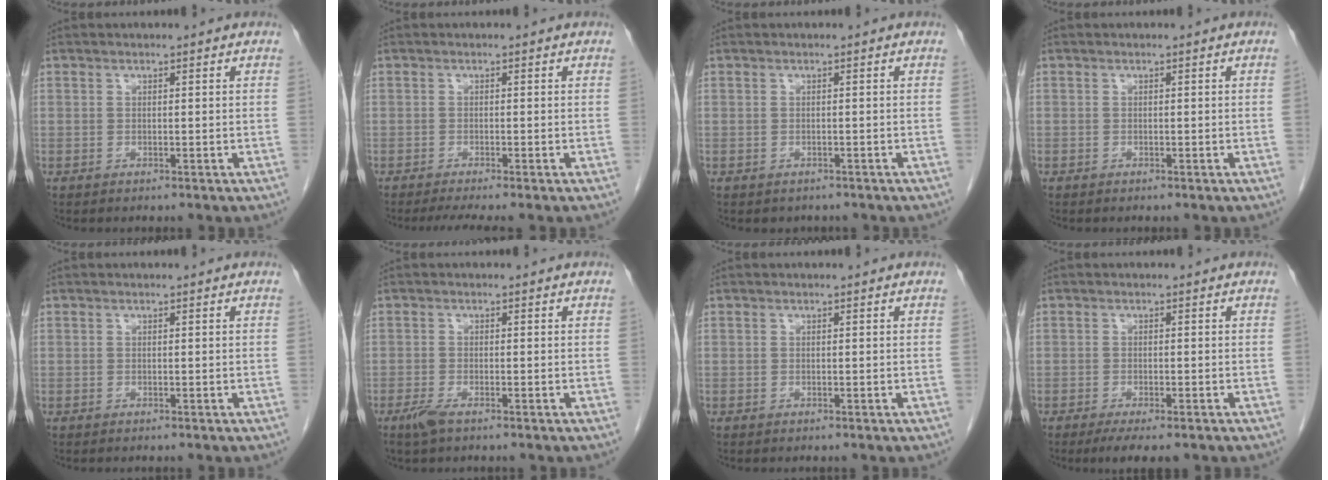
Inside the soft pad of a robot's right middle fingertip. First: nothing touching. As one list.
[{"total": 3.5, "force": [-2.8, -0.3, 2.1], "torque": [-0.028, -0.009, -0.047]}, {"total": 1.5, "force": [-1.2, 0.9, 0.1], "torque": [-0.005, 0.001, -0.014]}, {"total": 0.0}, {"total": 0.0}, {"total": 2.2, "force": [-1.5, 0.5, 1.5], "torque": [-0.037, -0.004, -0.029]}, {"total": 0.0}, {"total": 4.9, "force": [-3.6, 1.0, 3.2], "torque": [-0.041, -0.011, -0.052]}]